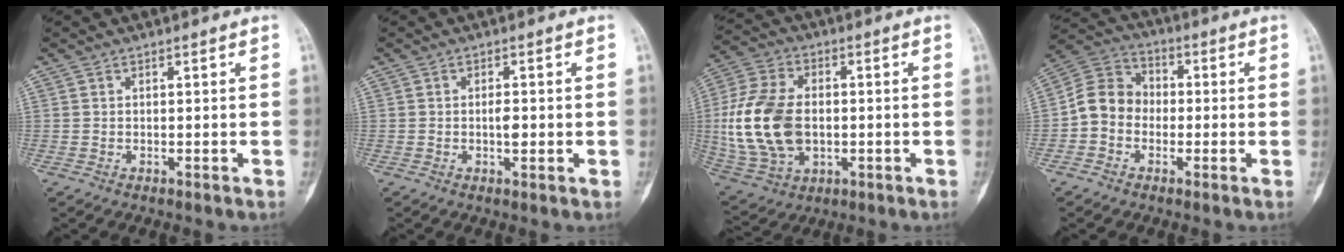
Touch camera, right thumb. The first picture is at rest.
{"total": 2.5, "force": [-0.2, 1.1, 2.2], "torque": [-0.035, 0.001, -0.005]}
{"total": 18.2, "force": [-0.5, 11.9, 13.8], "torque": [-0.279, 0.003, 0.001]}
{"total": 8.7, "force": [-1.5, 7.4, 4.4], "torque": [-0.065, 0.035, -0.045]}